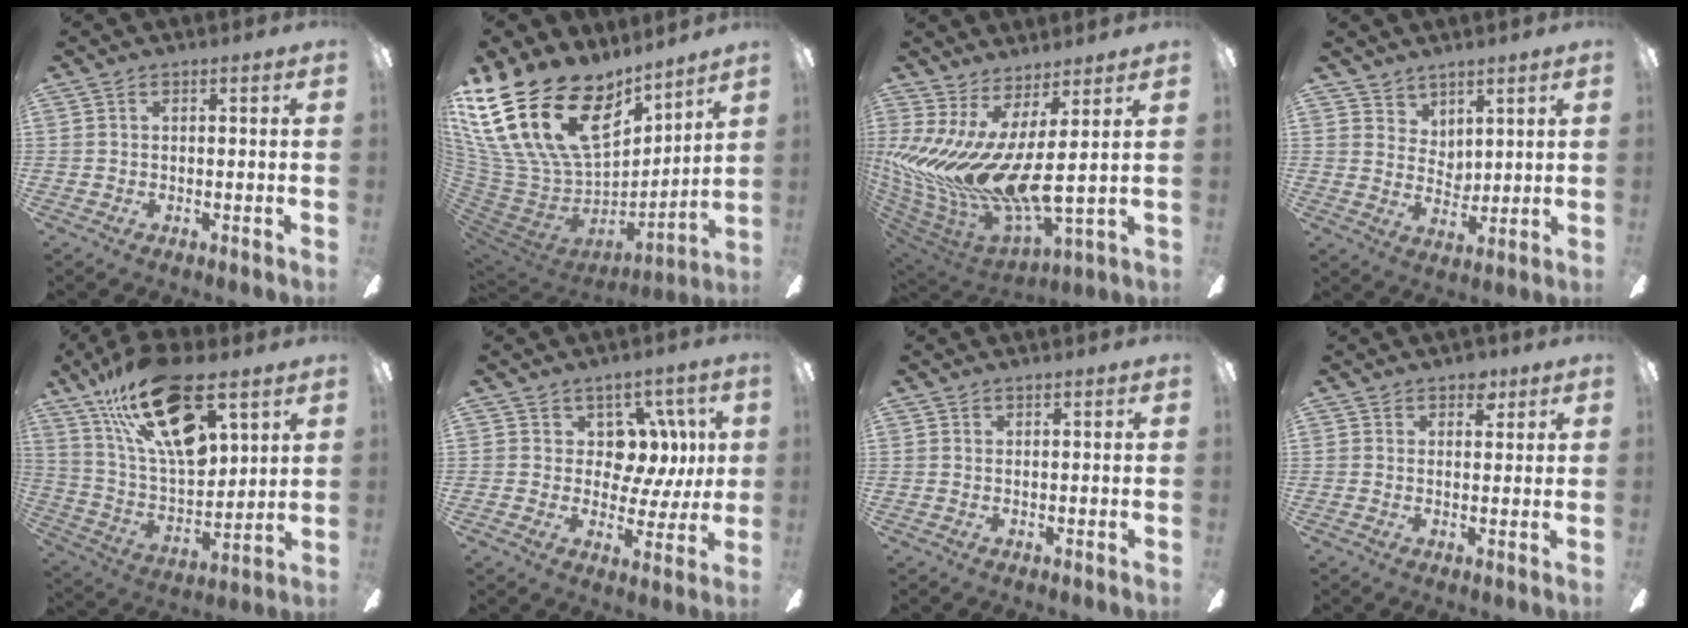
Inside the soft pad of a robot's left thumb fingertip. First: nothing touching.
{"total": 27.3, "force": [14.9, 16.3, 16.1], "torque": [-0.354, -0.103, 0.303]}
{"total": 14.5, "force": [0.6, 5.3, 13.4], "torque": [-0.304, -0.061, 0.010]}
{"total": 5.4, "force": [4.5, 2.8, -0.6], "torque": [-0.003, -0.029, 0.087]}
{"total": 25.0, "force": [13.3, 10.6, 18.2], "torque": [-0.337, -0.062, 0.226]}
{"total": 10.4, "force": [3.6, 8.0, 5.5], "torque": [-0.072, -0.015, 0.072]}
{"total": 0.0}
{"total": 3.2, "force": [2.1, 1.9, 1.4], "torque": [-0.008, -0.007, 0.033]}